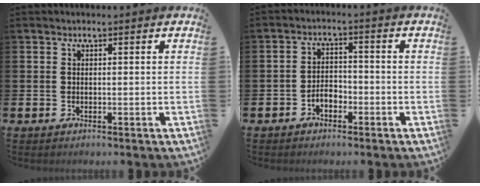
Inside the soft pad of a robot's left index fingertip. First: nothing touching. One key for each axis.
{"total": 2.6, "fx": -1.7, "fy": 1.5, "fz": 1.2, "tx": -0.028, "ty": 0.009, "tz": -0.037}